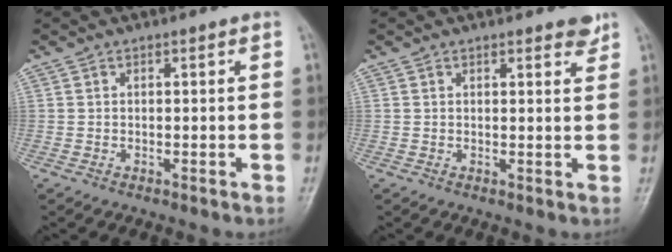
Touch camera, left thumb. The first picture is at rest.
{"total": 2.9, "force": [2.3, 0.9, 1.6], "torque": [-0.006, -0.011, 0.027]}